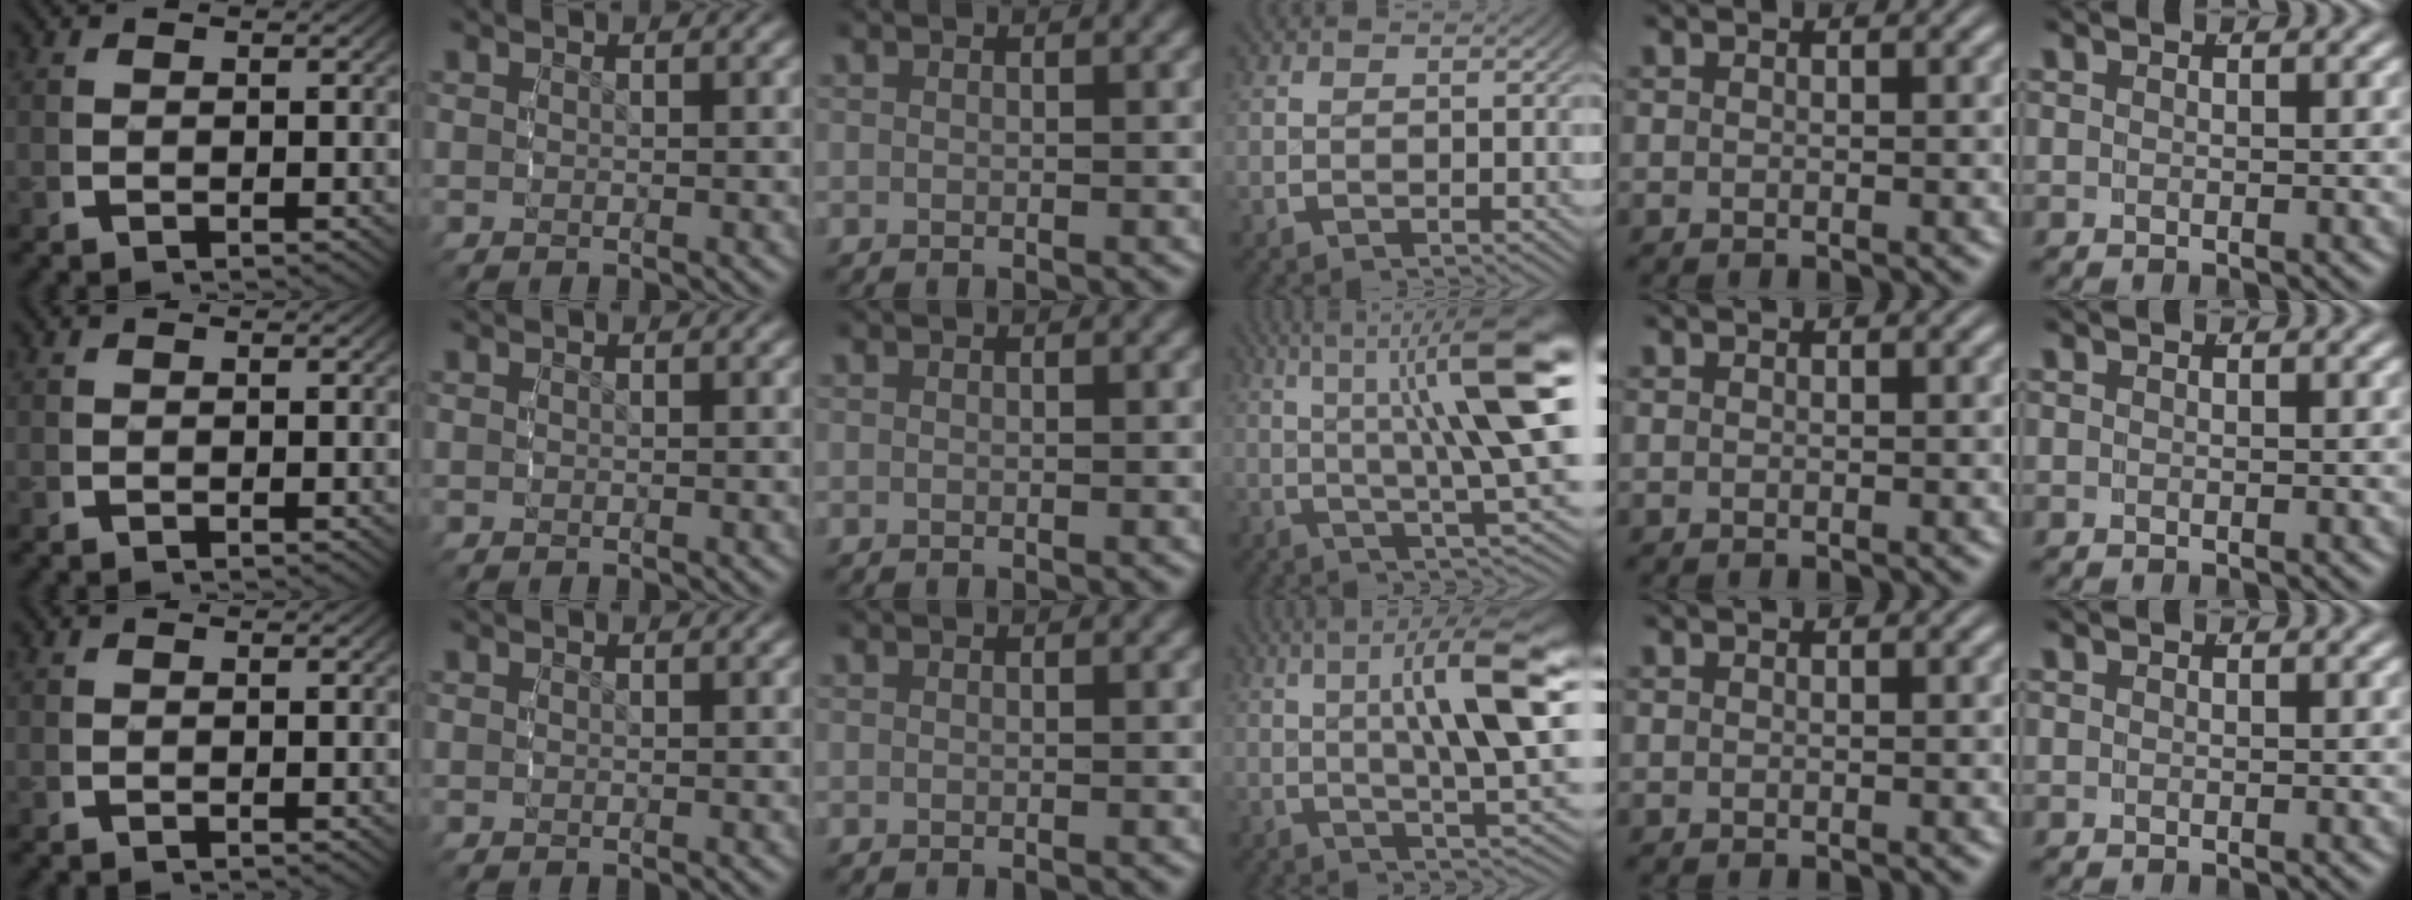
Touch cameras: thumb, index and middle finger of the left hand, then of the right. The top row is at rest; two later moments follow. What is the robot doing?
{"motion": "grasp_and_lifting", "object": "camera"}